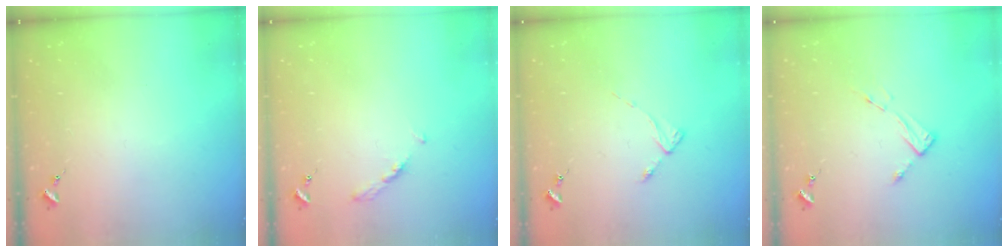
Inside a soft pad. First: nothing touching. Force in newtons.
{"total": 3.7, "press": 3.6, "slide": 0.4}
{"total": 2.7, "press": 2.7, "slide": 0.3}
{"total": 4.4, "press": 4.4, "slide": 0.2}